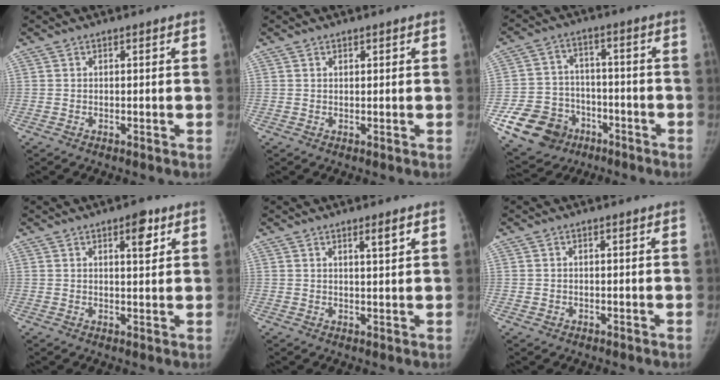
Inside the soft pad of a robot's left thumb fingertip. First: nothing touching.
{"total": 0.6, "force": [0.4, 0.3, 0.3], "torque": [-0.001, -0.002, 0.006]}
{"total": 13.6, "force": [-6.8, 10.7, 4.8], "torque": [-0.075, 0.045, -0.104]}
{"total": 4.3, "force": [2.2, 1.7, 3.3], "torque": [-0.033, -0.010, 0.030]}
{"total": 2.7, "force": [1.6, 0.2, 2.2], "torque": [-0.032, -0.010, 0.025]}
{"total": 0.7, "force": [-0.2, 0.6, 0.1], "torque": [0.002, 0.003, -0.004]}